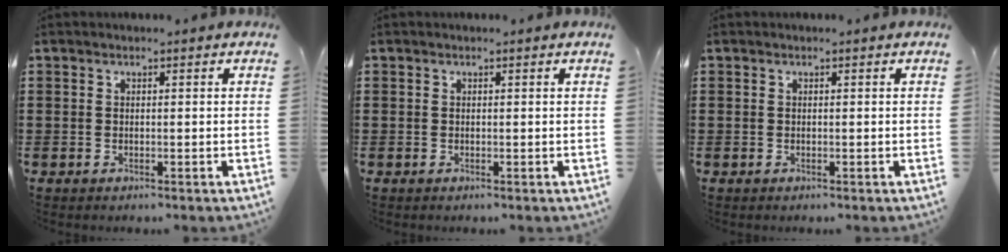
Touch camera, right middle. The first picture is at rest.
{"total": 0.0}
{"total": 0.0}